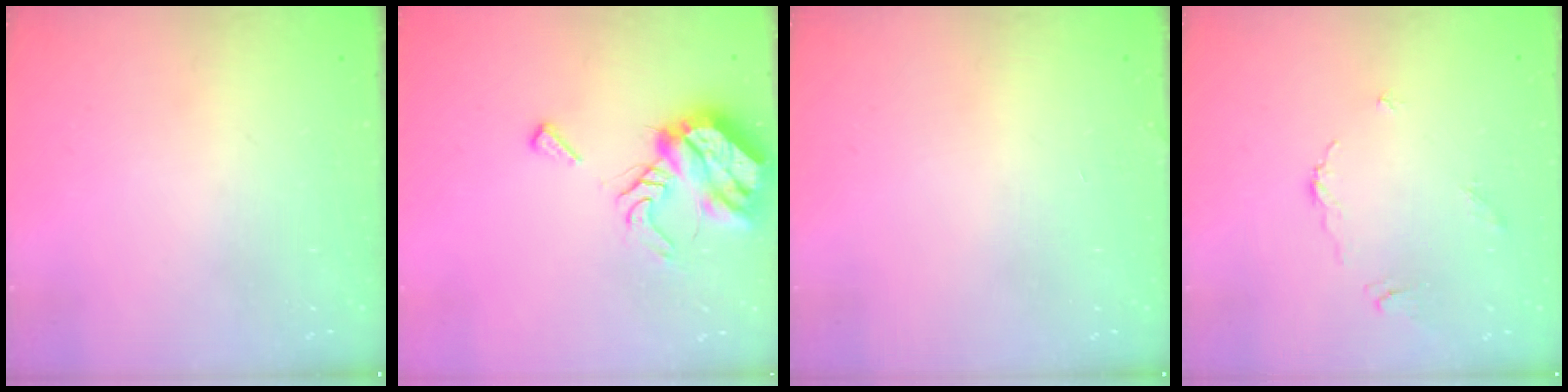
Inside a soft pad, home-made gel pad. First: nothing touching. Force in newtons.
{"total": 10.6, "press": 10.5, "slide": 1.4}
{"total": 1.7, "press": 1.7, "slide": 0.1}
{"total": 2.2, "press": 2.2, "slide": 0.4}